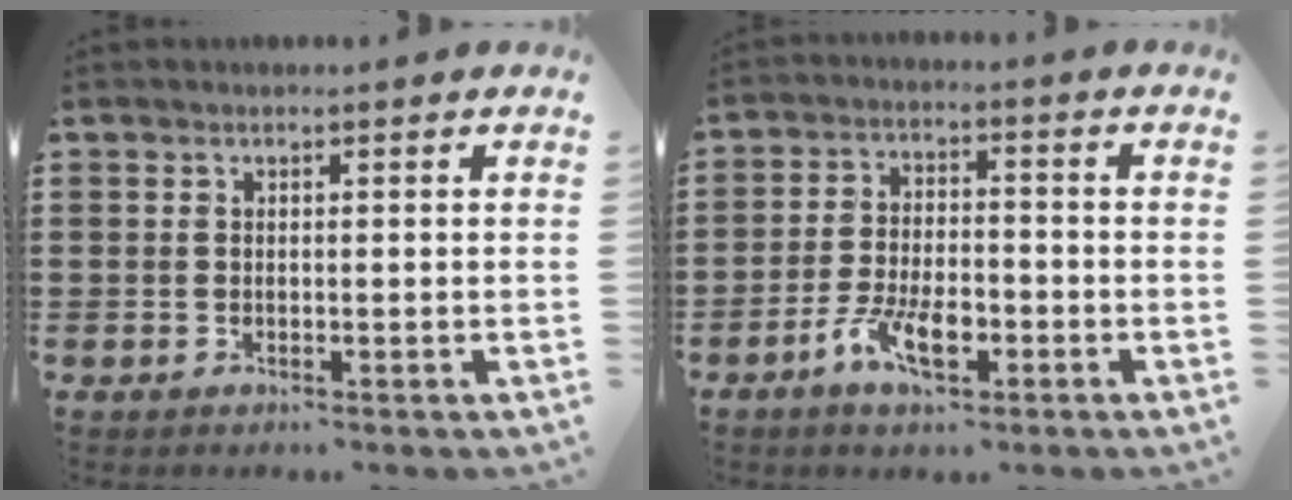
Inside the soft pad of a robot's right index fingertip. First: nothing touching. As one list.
[{"total": 6.8, "force": [-3.5, 2.9, 5.1], "torque": [-0.113, 0.000, -0.069]}]